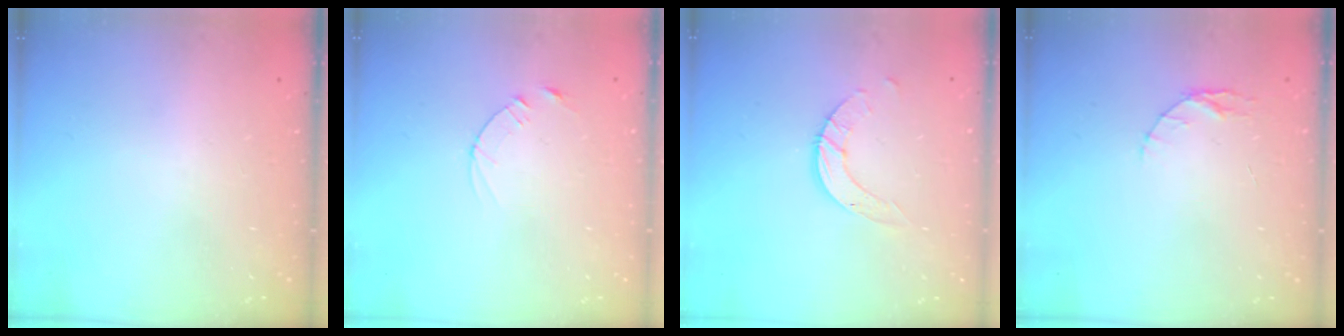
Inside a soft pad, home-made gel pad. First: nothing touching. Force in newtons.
{"total": 2.5, "press": 2.5, "slide": 0.3}
{"total": 6.5, "press": 6.5, "slide": 0.5}
{"total": 4.1, "press": 4.1, "slide": 0.5}